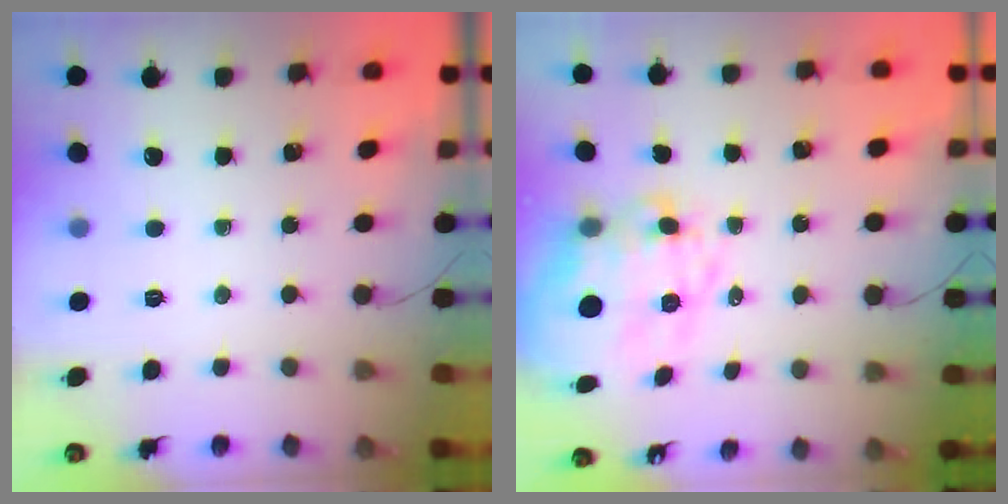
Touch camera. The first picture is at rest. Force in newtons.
{"total": 14.0, "press": 13.8, "slide": 2.7}